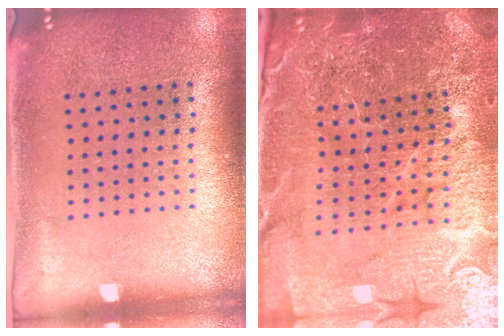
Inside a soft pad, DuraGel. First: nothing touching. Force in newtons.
{"total": 5.8, "press": 5.2, "slide": 2.5}